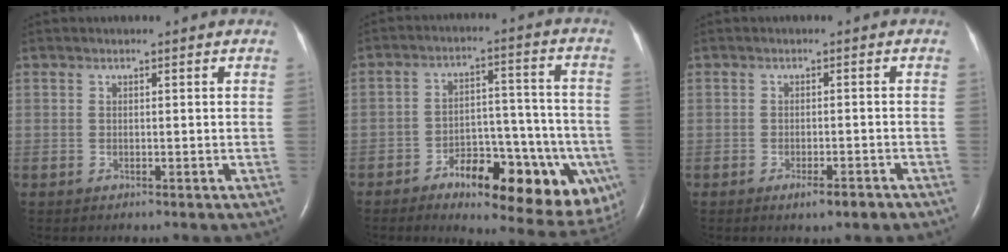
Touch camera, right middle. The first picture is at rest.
{"total": 18.8, "force": [-9.5, 6.8, 14.7], "torque": [-0.129, 0.029, -0.124]}
{"total": 3.1, "force": [-2.1, 0.6, 2.2], "torque": [-0.032, -0.001, -0.027]}